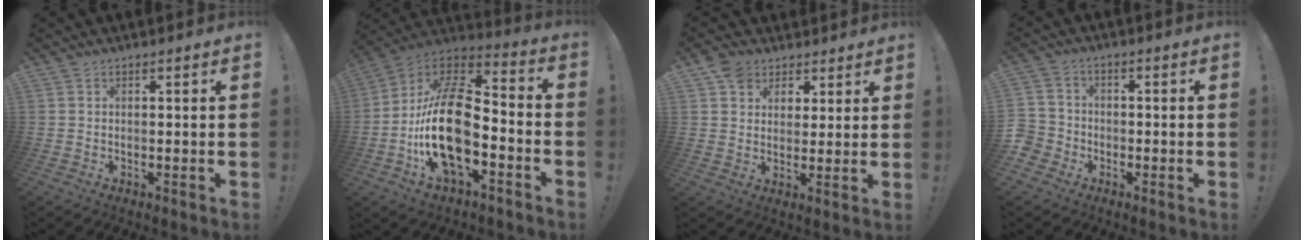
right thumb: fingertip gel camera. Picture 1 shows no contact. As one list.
[{"total": 22.4, "force": [-5.1, 11.2, 18.7], "torque": [-0.372, 0.025, -0.084]}, {"total": 8.0, "force": [4.6, 6.4, 1.5], "torque": [-0.016, -0.026, 0.092]}, {"total": 4.9, "force": [-2.6, 4.1, 1.1], "torque": [-0.032, 0.019, -0.049]}]